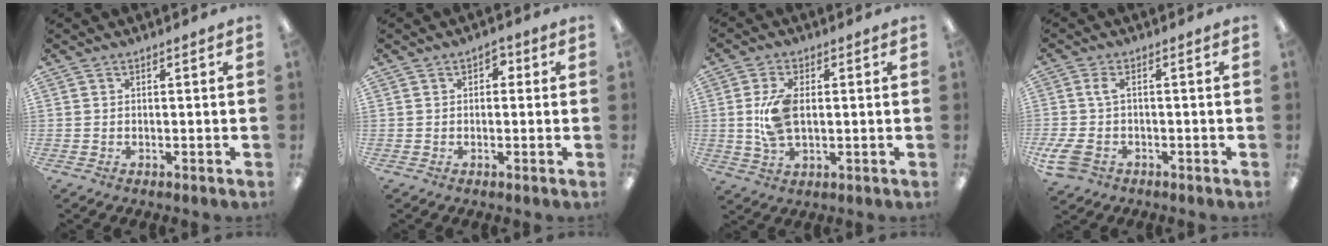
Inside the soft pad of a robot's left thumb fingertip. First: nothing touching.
{"total": 2.0, "force": [0.3, 1.5, 1.2], "torque": [-0.016, 0.005, 0.002]}
{"total": 10.0, "force": [0.7, 5.7, 8.2], "torque": [-0.168, 0.005, 0.010]}
{"total": 6.4, "force": [-0.7, 3.8, 5.1], "torque": [-0.130, -0.001, -0.020]}